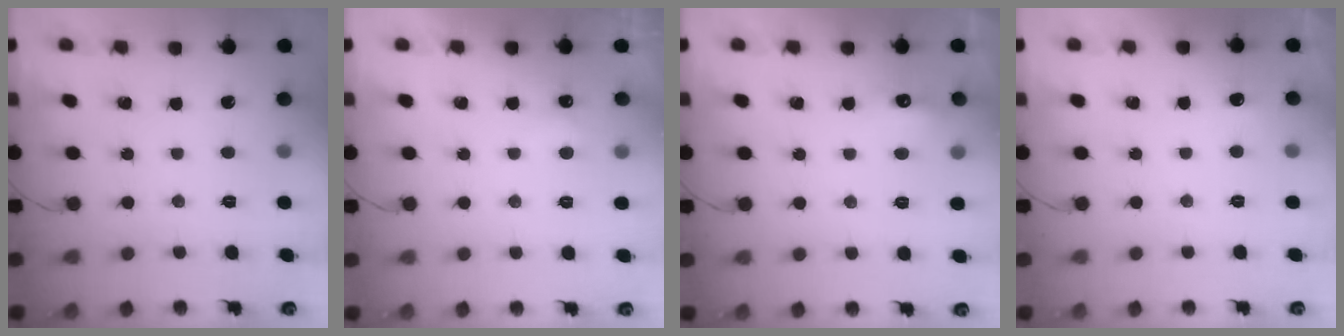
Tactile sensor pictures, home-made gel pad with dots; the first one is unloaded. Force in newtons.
{"total": 2.5, "press": 2.4, "slide": 0.5}
{"total": 6.8, "press": 6.6, "slide": 1.4}
{"total": 11.3, "press": 2.9, "slide": 10.9}